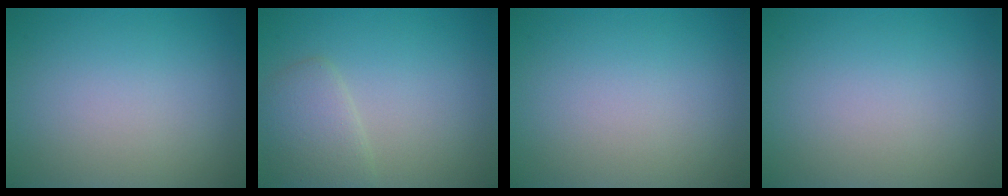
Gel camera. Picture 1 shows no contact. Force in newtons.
{"total": 2.7, "press": 2.7, "slide": 0.1}
{"total": 0.0}
{"total": 0.0}